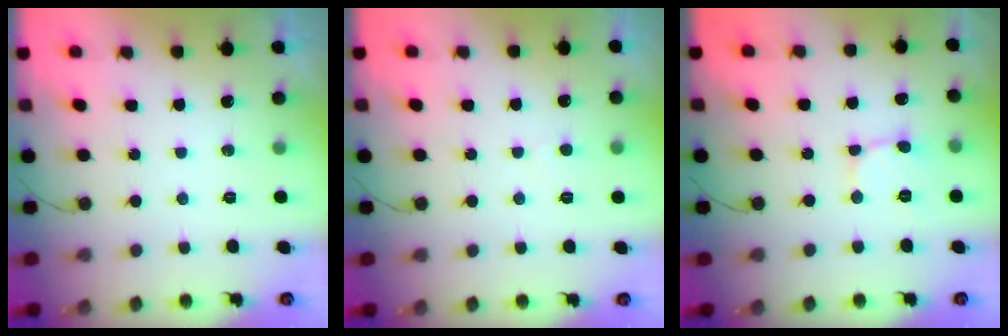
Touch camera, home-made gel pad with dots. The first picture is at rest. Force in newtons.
{"total": 2.4, "press": 2.4, "slide": 0.2}
{"total": 2.6, "press": 2.6, "slide": 0.2}